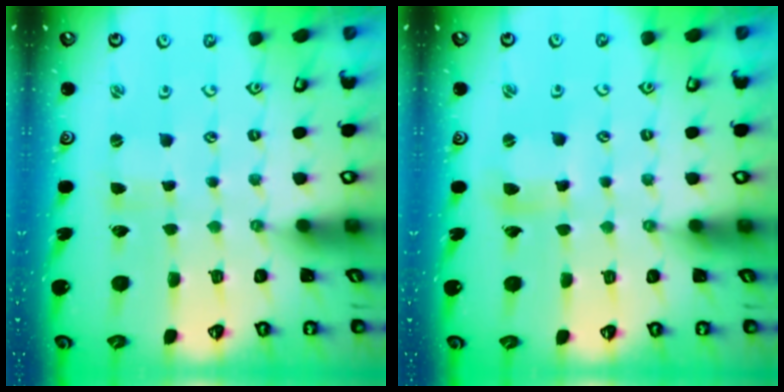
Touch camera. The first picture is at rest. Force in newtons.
{"total": 4.0, "press": 4.0, "slide": 0.5}